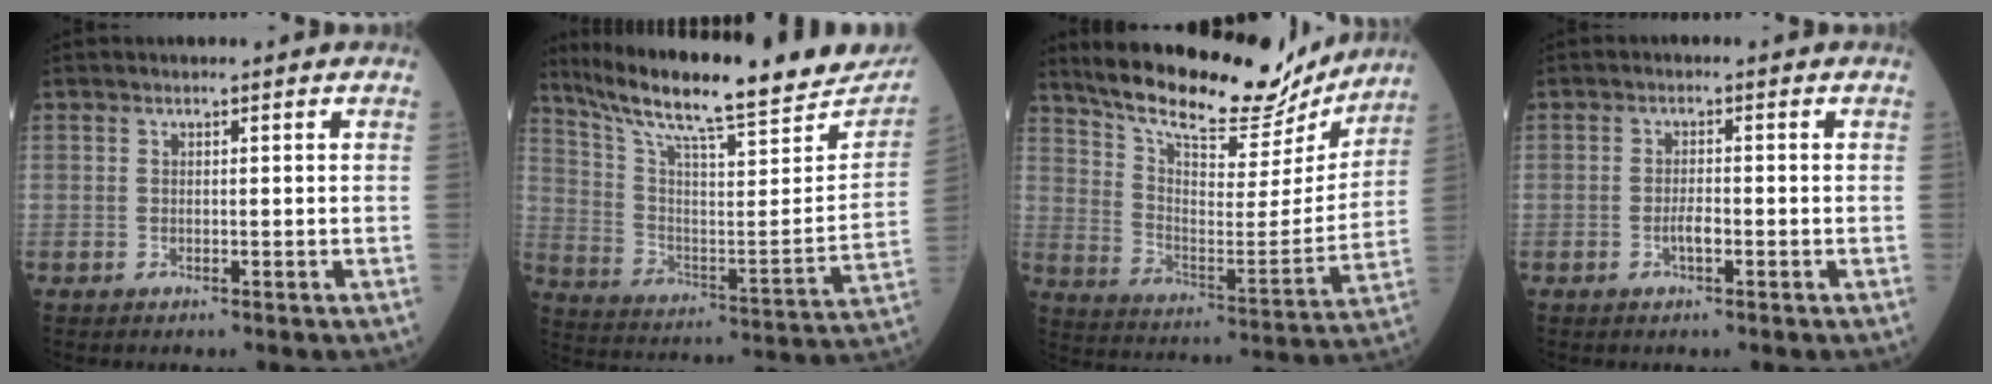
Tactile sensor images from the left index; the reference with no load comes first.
{"total": 27.0, "force": [23.2, 4.0, 13.4], "torque": [-0.228, -0.037, 0.332]}
{"total": 22.0, "force": [19.2, 5.4, 9.2], "torque": [-0.156, -0.012, 0.287]}
{"total": 1.9, "force": [-0.7, 0.5, 1.7], "torque": [-0.031, 0.002, -0.013]}